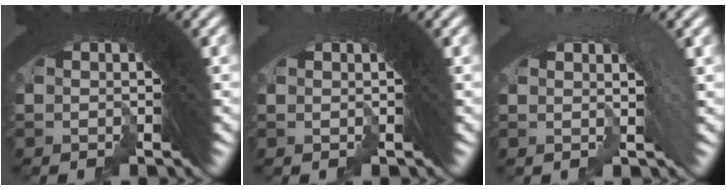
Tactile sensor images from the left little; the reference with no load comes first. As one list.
[{"total": 2.9, "force": [-2.0, -0.6, -1.9], "torque": [0.024, -0.012, -0.026]}, {"total": 2.6, "force": [-2.4, -0.3, -1.1], "torque": [0.026, -0.003, -0.035]}]